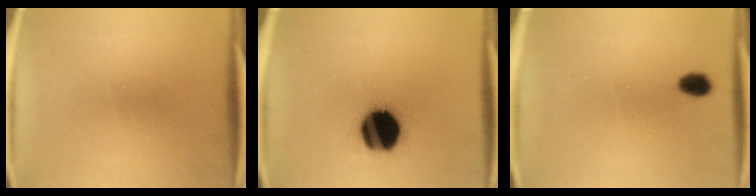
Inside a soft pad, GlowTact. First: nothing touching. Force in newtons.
{"total": 19.5}
{"total": 3.2}